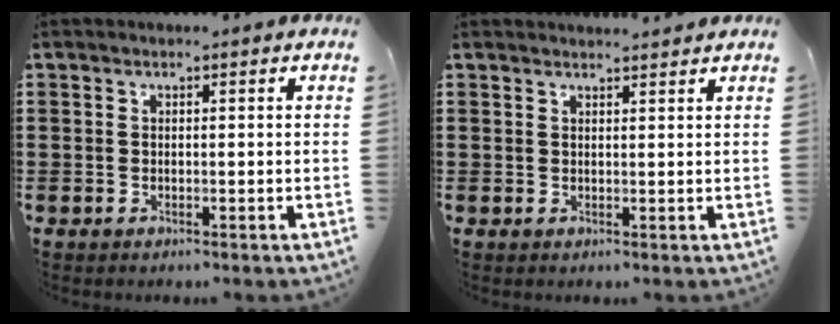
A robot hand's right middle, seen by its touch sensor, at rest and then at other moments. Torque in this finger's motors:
{"motor_torque": [0.36, -0.36, -0.03, 0.00]}